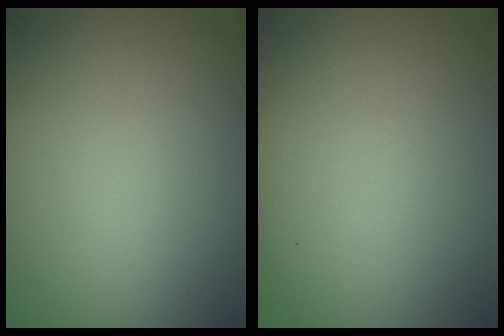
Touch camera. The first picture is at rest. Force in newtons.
{"total": 0.0}